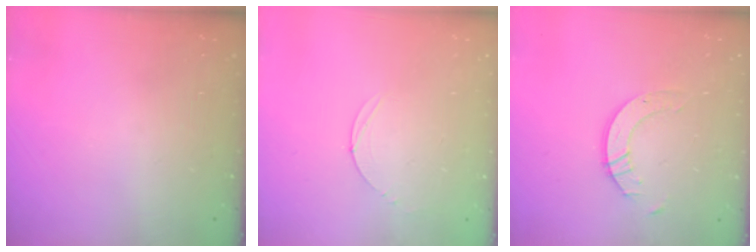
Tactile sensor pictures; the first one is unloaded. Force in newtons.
{"total": 2.8, "press": 2.8, "slide": 0.3}
{"total": 4.8, "press": 4.7, "slide": 0.4}